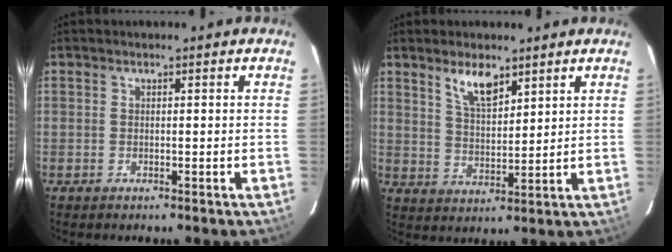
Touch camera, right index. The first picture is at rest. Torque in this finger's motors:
{"motor_torque": [0.21, 0.13, 0.10, 0.05]}